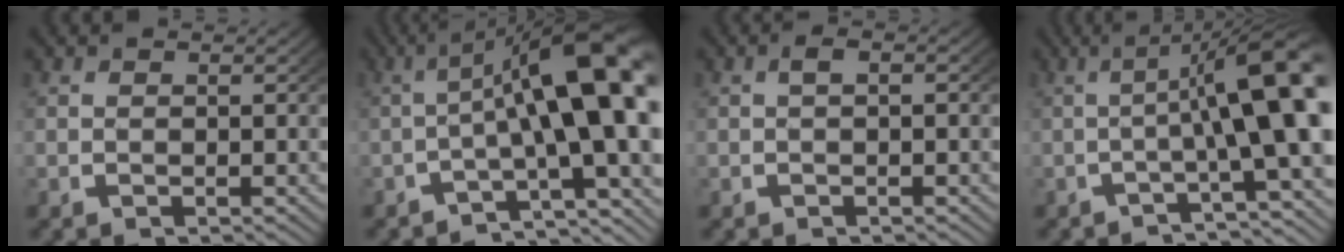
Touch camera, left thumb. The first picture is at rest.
{"total": 12.7, "force": [-1.4, 5.6, 11.4], "torque": [-0.152, -0.015, -0.016]}
{"total": 1.0, "force": [-0.1, 0.2, 1.0], "torque": [-0.017, 0.002, -0.002]}
{"total": 10.2, "force": [-0.9, 3.2, 9.7], "torque": [-0.132, 0.006, -0.018]}